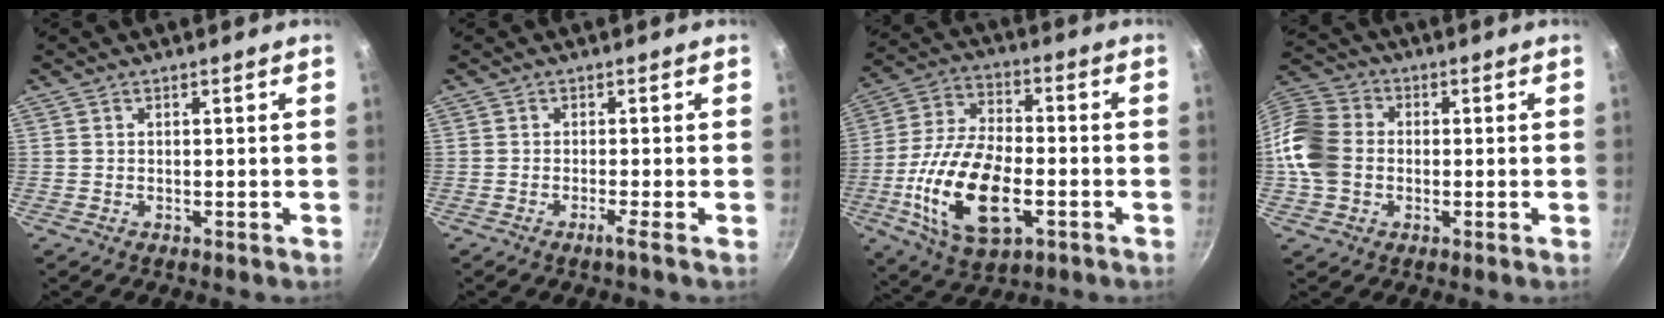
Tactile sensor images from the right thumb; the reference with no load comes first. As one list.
[{"total": 1.5, "force": [-0.9, -0.5, 1.1], "torque": [-0.029, 0.003, -0.017]}, {"total": 19.2, "force": [-5.2, 9.9, 15.7], "torque": [-0.299, 0.017, -0.096]}, {"total": 12.8, "force": [-1.0, 10.3, 7.5], "torque": [-0.135, 0.021, -0.037]}]